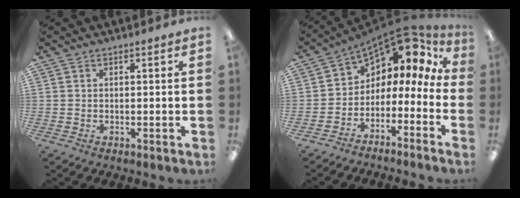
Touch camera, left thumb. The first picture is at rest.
{"total": 5.8, "force": [4.3, 3.1, 2.1], "torque": [-0.053, -0.051, 0.074]}